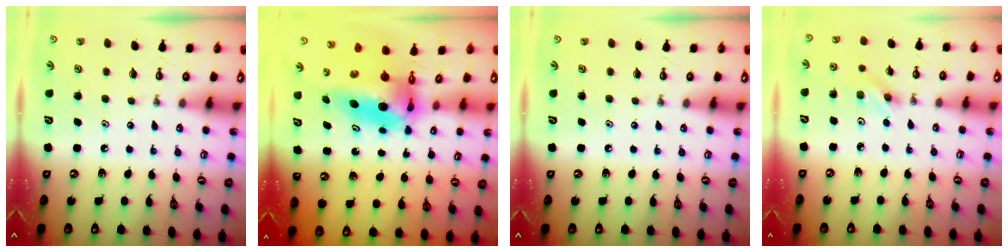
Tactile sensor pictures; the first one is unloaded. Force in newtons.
{"total": 7.6, "press": 7.4, "slide": 1.6}
{"total": 0.0}
{"total": 3.6, "press": 3.3, "slide": 1.4}